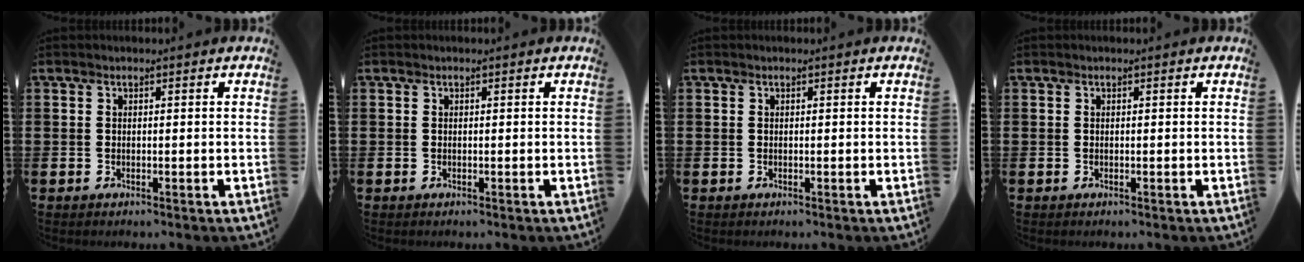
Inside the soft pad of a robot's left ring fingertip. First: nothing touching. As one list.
[{"total": 0.0}, {"total": 0.0}, {"total": 0.0}]